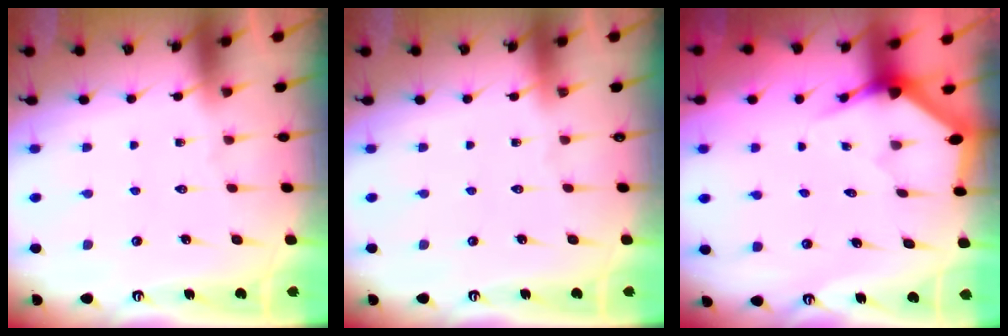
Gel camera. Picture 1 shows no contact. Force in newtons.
{"total": 0.0}
{"total": 3.4, "press": 3.4, "slide": 0.1}